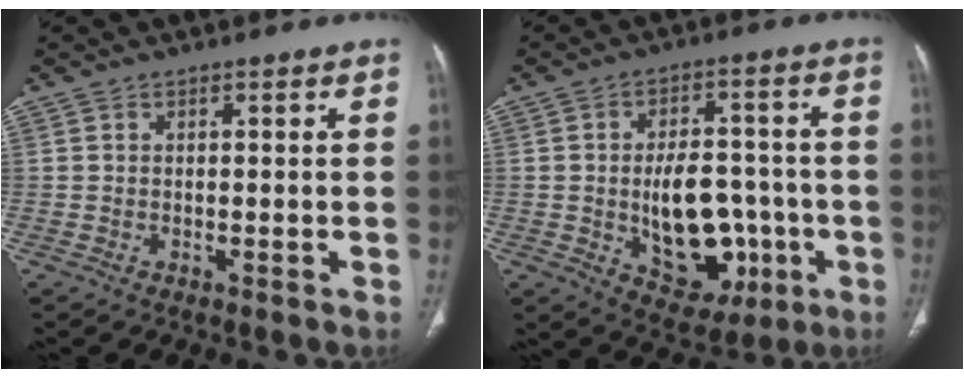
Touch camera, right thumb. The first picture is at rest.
{"total": 15.4, "force": [-3.0, 9.7, 11.6], "torque": [-0.135, 0.021, -0.025]}